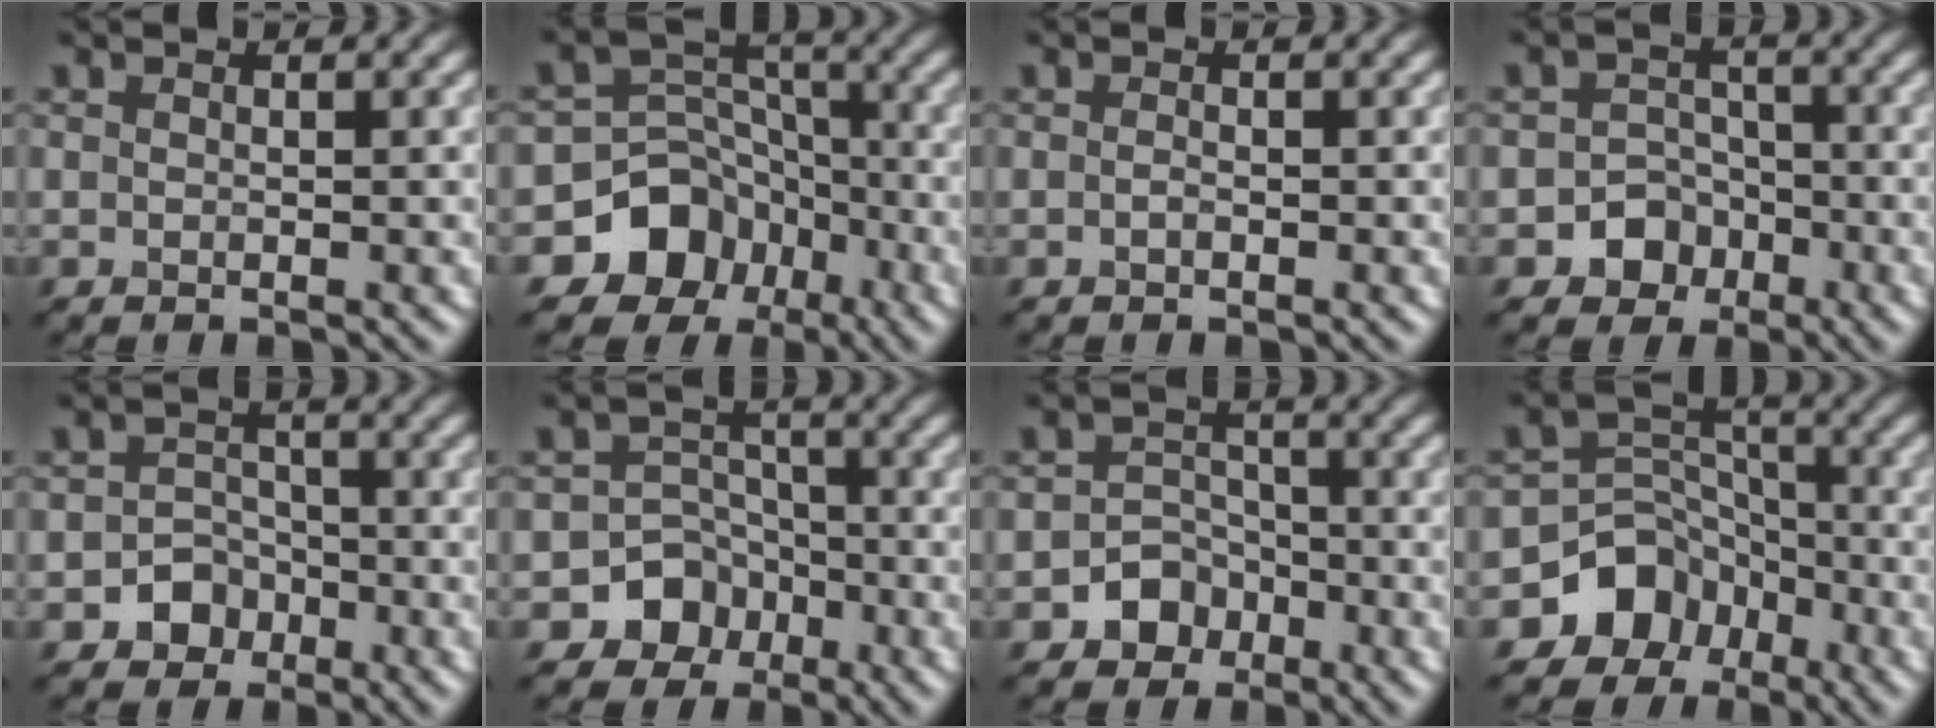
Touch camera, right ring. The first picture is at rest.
{"total": 9.7, "force": [-5.5, 7.8, 1.8], "torque": [-0.012, 0.003, -0.112]}
{"total": 0.5, "force": [-0.2, 0.2, 0.4], "torque": [-0.009, 0.000, -0.005]}
{"total": 4.2, "force": [-2.1, 3.6, 0.9], "torque": [0.025, 0.005, -0.046]}
{"total": 3.4, "force": [-1.7, 2.8, 0.8], "torque": [0.016, 0.010, -0.036]}
{"total": 6.7, "force": [-3.5, 5.6, 0.8], "torque": [0.021, -0.005, -0.086]}
{"total": 3.8, "force": [-2.1, 3.1, 0.8], "torque": [0.016, 0.008, -0.043]}
{"total": 7.8, "force": [-4.7, 6.1, 1.4], "torque": [-0.008, 0.012, -0.096]}